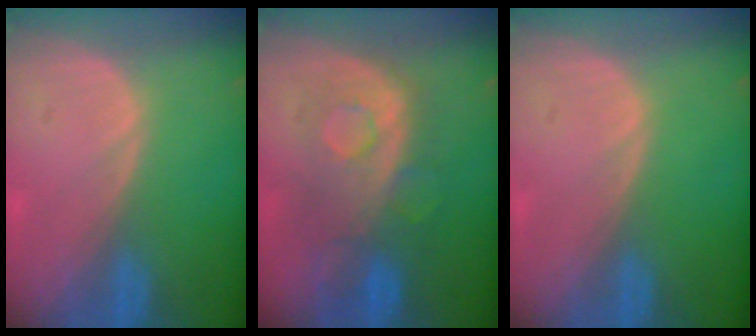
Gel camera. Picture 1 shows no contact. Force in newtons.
{"total": 8.6, "press": 8.4, "slide": 1.4}
{"total": 0.0}